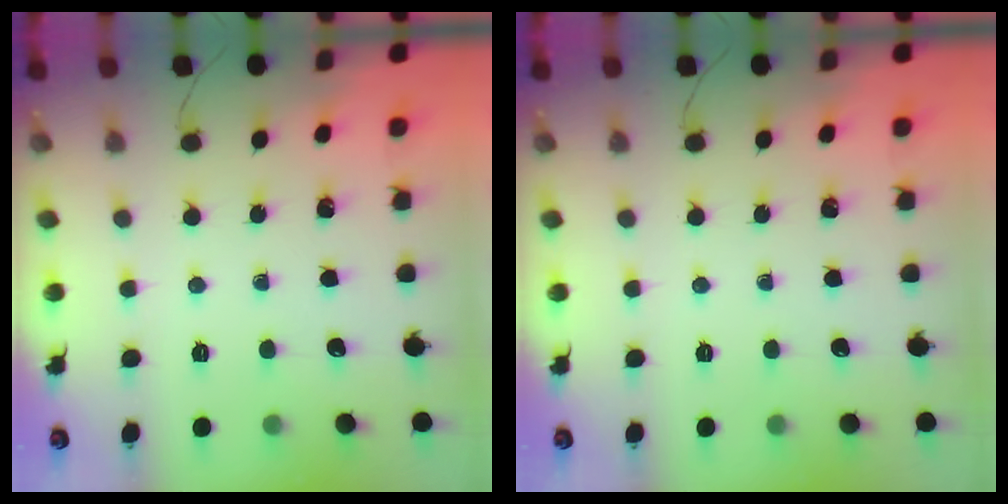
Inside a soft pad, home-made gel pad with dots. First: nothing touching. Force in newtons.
{"total": 0.0}